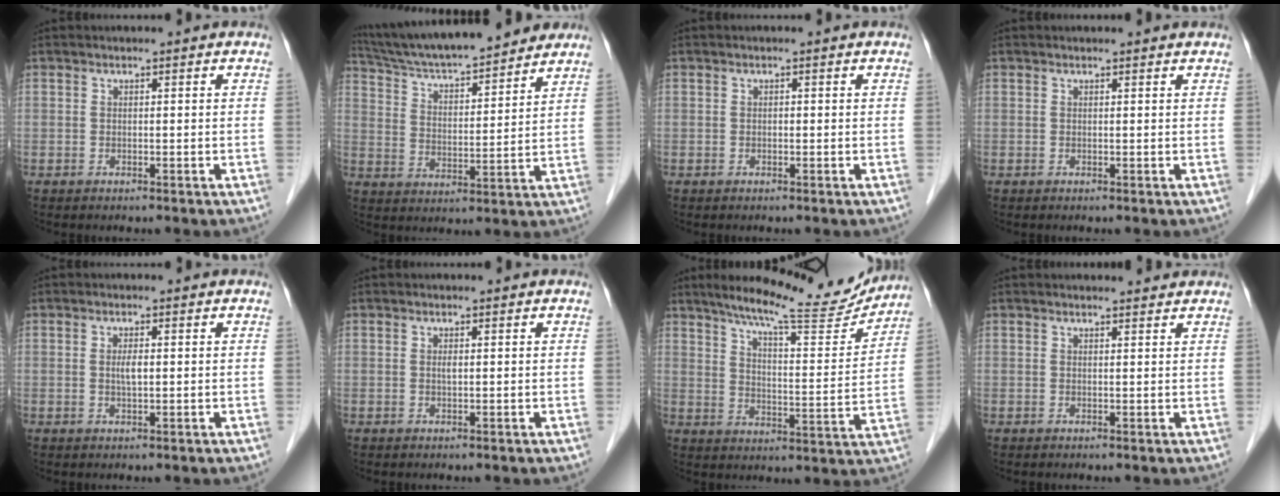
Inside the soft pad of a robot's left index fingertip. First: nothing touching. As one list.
[{"total": 20.1, "force": [17.9, 2.8, 8.7], "torque": [-0.149, 0.025, 0.281]}, {"total": 0.0}, {"total": 1.2, "force": [1.2, 0.0, 0.1], "torque": [-0.011, 0.002, 0.012]}, {"total": 1.8, "force": [0.2, 0.4, 1.7], "torque": [-0.035, 0.000, 0.005]}, {"total": 0.7, "force": [0.2, 0.1, 0.7], "torque": [-0.018, 0.000, 0.005]}, {"total": 16.9, "force": [15.1, 1.7, 7.3], "torque": [-0.112, -0.019, 0.209]}, {"total": 3.1, "force": [3.0, 0.4, 0.5], "torque": [-0.012, 0.006, 0.034]}]